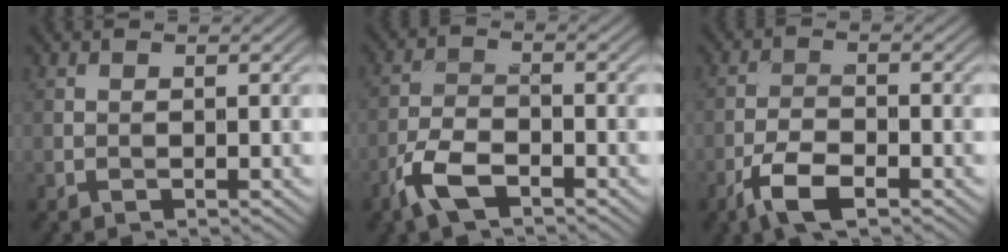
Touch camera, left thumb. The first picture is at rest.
{"total": 5.6, "force": [-3.6, 2.1, 3.6], "torque": [-0.084, -0.003, -0.082]}
{"total": 5.2, "force": [-3.3, 1.8, 3.6], "torque": [-0.076, -0.002, -0.069]}